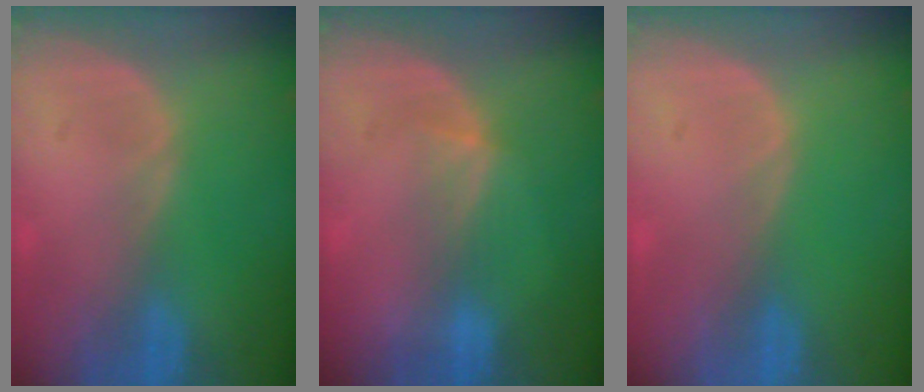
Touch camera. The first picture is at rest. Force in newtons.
{"total": 2.7, "press": 2.4, "slide": 1.2}
{"total": 0.0}